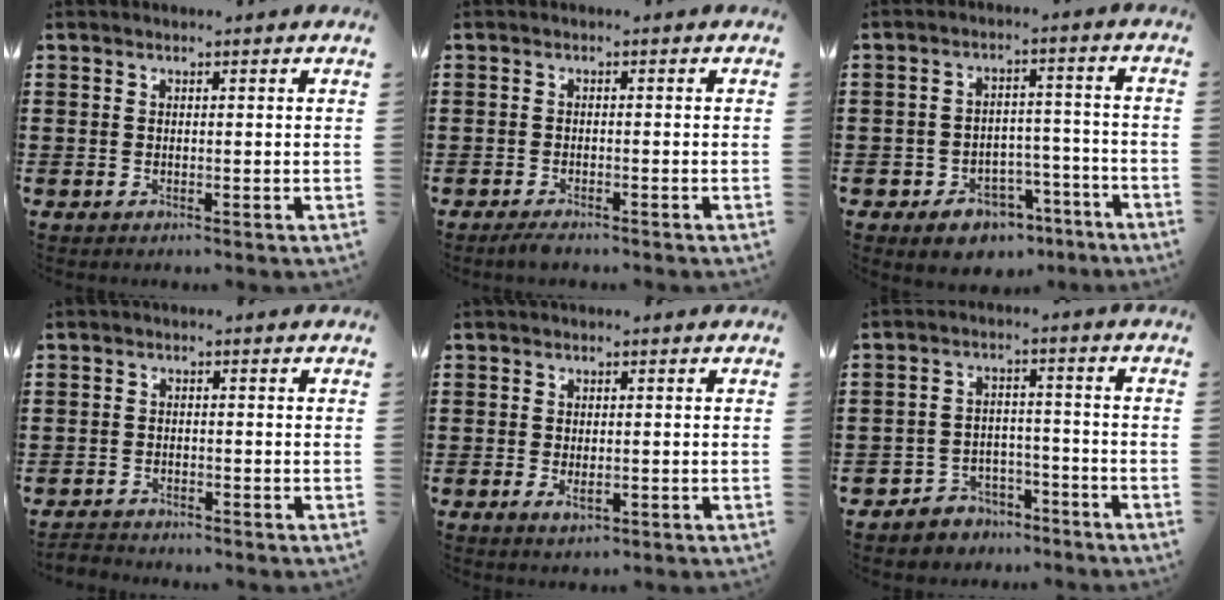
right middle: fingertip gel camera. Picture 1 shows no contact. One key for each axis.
{"total": 1.4, "fx": -1.2, "fy": 0.2, "fz": 0.6, "tx": -0.021, "ty": -0.005, "tz": -0.024}
{"total": 5.4, "fx": -4.5, "fy": 2.7, "fz": 1.4, "tx": -0.026, "ty": 0.023, "tz": -0.085}
{"total": 2.2, "fx": -2.2, "fy": 0.5, "fz": -0.1, "tx": -0.004, "ty": 0.000, "tz": -0.047}
{"total": 1.8, "fx": -0.5, "fy": 0.9, "fz": 1.4, "tx": -0.020, "ty": -0.004, "tz": -0.011}
{"total": 4.3, "fx": -4.0, "fy": 1.5, "fz": -0.2, "tx": -0.008, "ty": 0.008, "tz": -0.084}